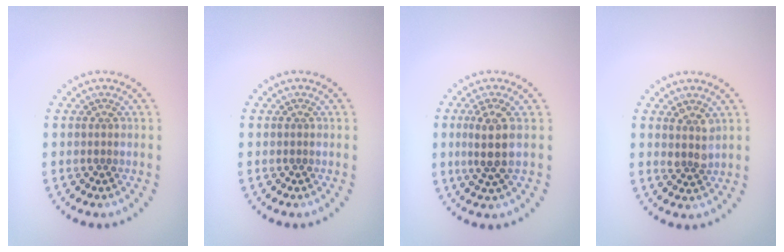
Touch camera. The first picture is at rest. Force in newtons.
{"total": 0.0}
{"total": 3.0, "press": 2.6, "slide": 1.5}
{"total": 1.6, "press": 1.4, "slide": 0.8}